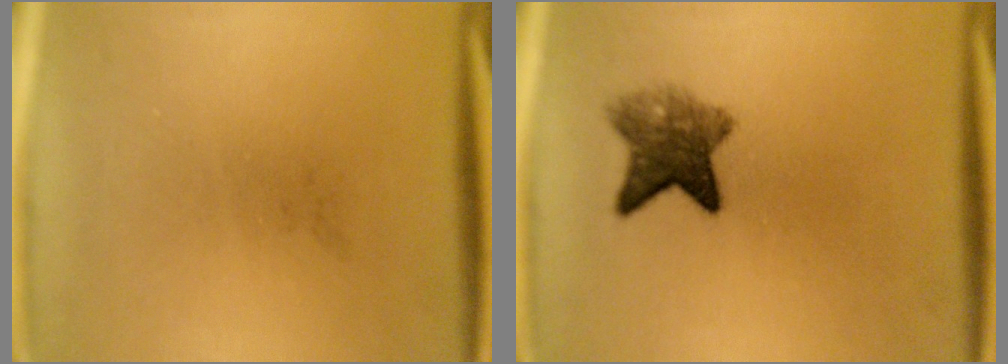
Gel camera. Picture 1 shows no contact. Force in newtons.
{"total": 5.9}